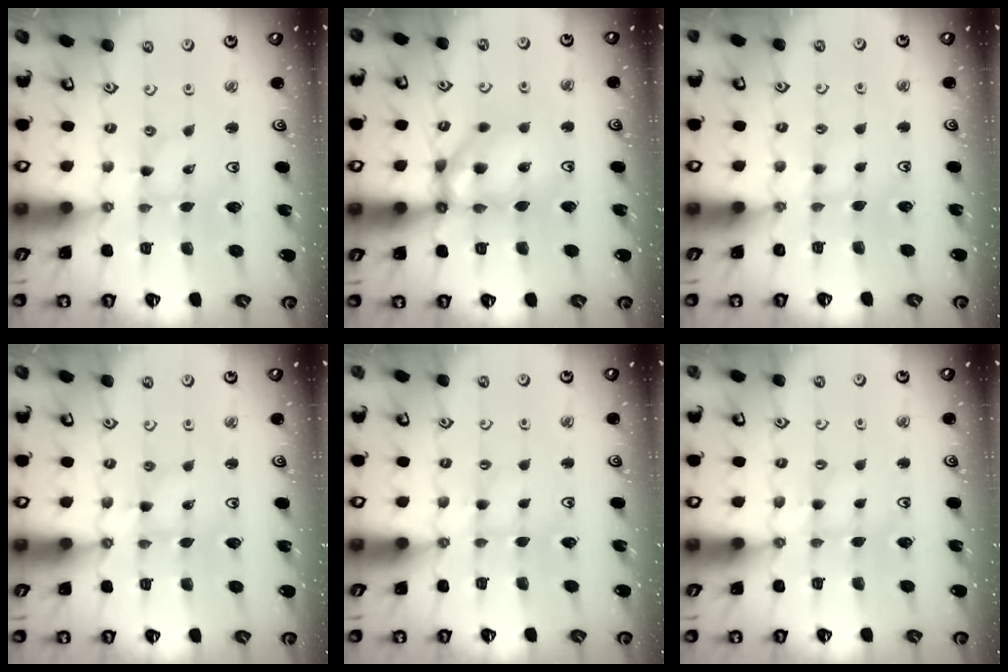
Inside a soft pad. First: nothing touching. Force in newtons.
{"total": 12.7, "press": 12.6, "slide": 1.4}
{"total": 2.8, "press": 2.8, "slide": 0.3}
{"total": 1.8, "press": 1.8, "slide": 0.2}
{"total": 2.3, "press": 2.3, "slide": 0.4}
{"total": 2.4, "press": 2.4, "slide": 0.4}